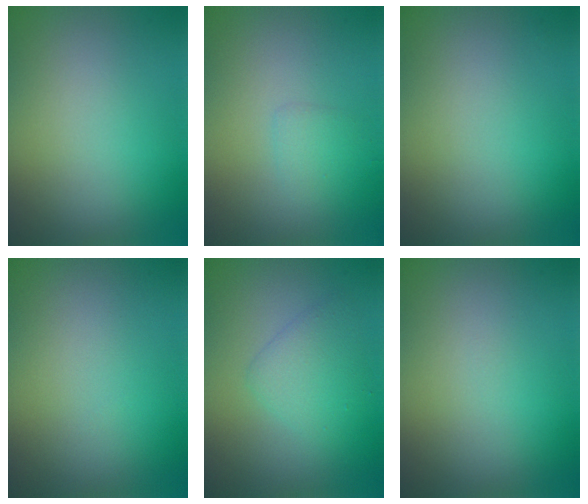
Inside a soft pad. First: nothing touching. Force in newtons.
{"total": 1.0, "press": 1.0, "slide": 0.0}
{"total": 0.0}
{"total": 0.0}
{"total": 2.6, "press": 2.6, "slide": 0.1}
{"total": 0.0}